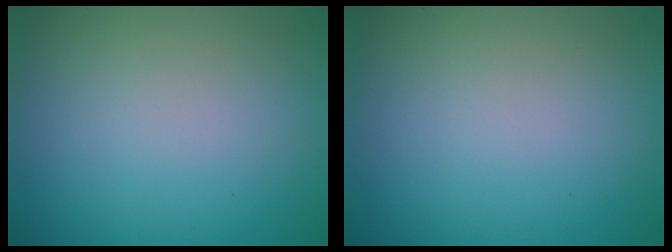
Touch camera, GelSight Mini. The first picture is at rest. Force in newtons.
{"total": 0.0}